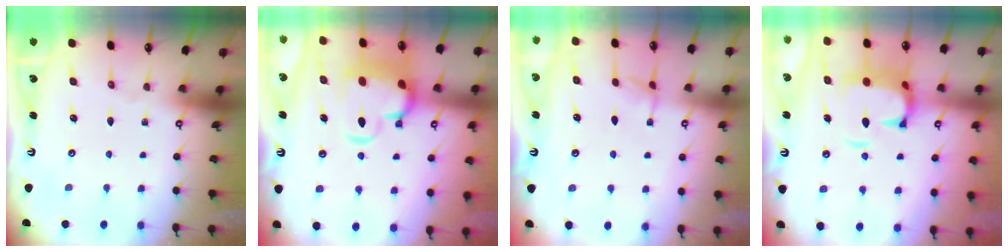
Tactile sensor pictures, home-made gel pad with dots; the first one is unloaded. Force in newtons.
{"total": 7.3, "press": 7.0, "slide": 1.7}
{"total": 2.7, "press": 2.7, "slide": 0.5}
{"total": 4.7, "press": 4.4, "slide": 1.6}